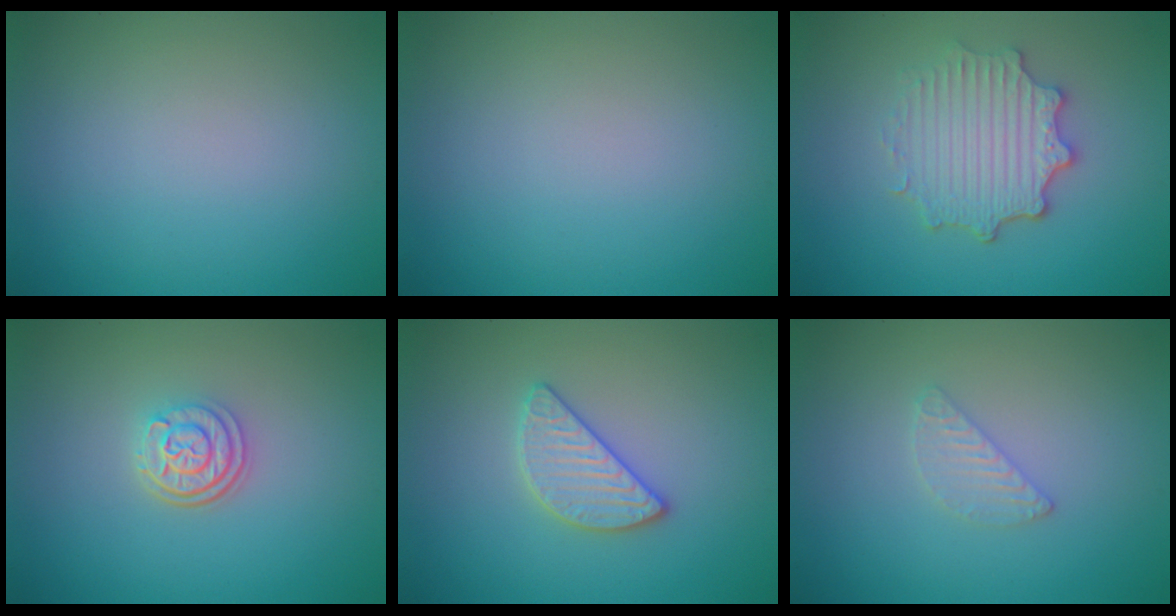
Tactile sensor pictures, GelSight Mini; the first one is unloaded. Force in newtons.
{"total": 0.0}
{"total": 4.4, "press": 3.6, "slide": 2.5}
{"total": 3.0, "press": 2.4, "slide": 1.7}
{"total": 2.8, "press": 2.7, "slide": 0.5}
{"total": 1.5, "press": 1.5, "slide": 0.2}